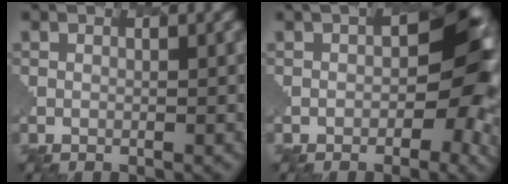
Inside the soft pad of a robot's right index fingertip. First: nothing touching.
{"total": 5.3, "force": [0.5, 3.8, 3.7], "torque": [-0.048, 0.015, -0.025]}